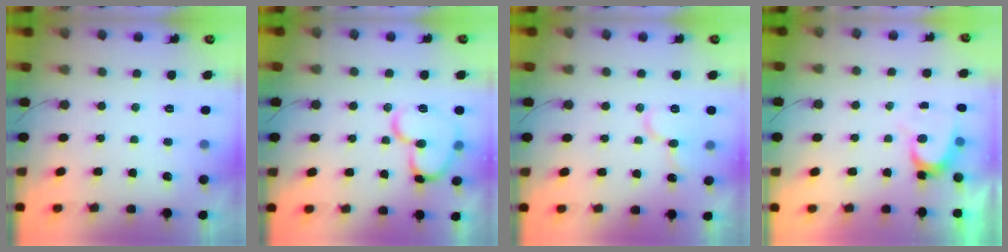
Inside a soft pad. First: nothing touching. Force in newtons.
{"total": 14.1, "press": 13.9, "slide": 2.0}
{"total": 10.2, "press": 10.1, "slide": 1.3}
{"total": 5.6, "press": 5.6, "slide": 0.5}